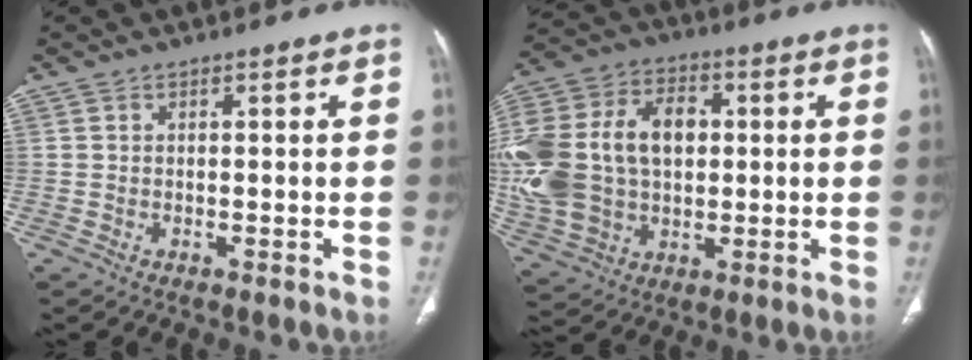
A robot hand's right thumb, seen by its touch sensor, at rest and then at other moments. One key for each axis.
{"total": 27.1, "fx": 2.4, "fy": 18.6, "fz": 19.7, "tx": -0.448, "ty": 0.032, "tz": 0.058}